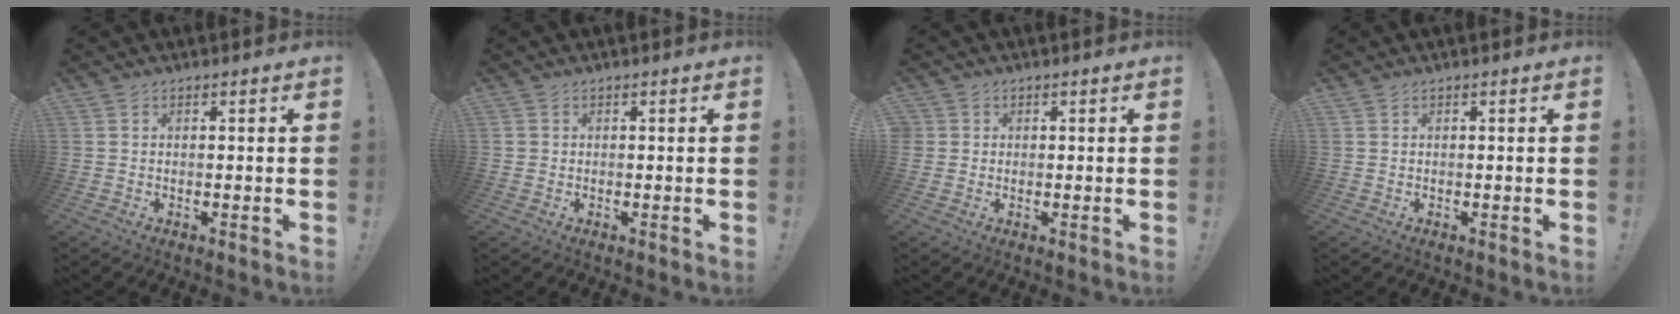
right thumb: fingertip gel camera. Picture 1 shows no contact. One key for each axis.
{"total": 0.8, "fx": 0.2, "fy": 0.8, "fz": 0.2, "tx": -0.005, "ty": 0.003, "tz": 0.003}
{"total": 1.2, "fx": 0.4, "fy": 1.1, "fz": 0.3, "tx": -0.010, "ty": 0.004, "tz": 0.008}
{"total": 0.0}